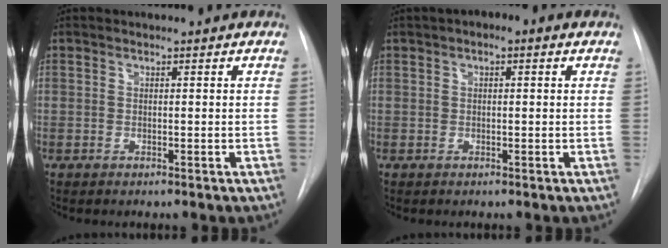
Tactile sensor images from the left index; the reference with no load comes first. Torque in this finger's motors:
{"motor_torque": [0.31, -0.52, -0.08, 0.03]}